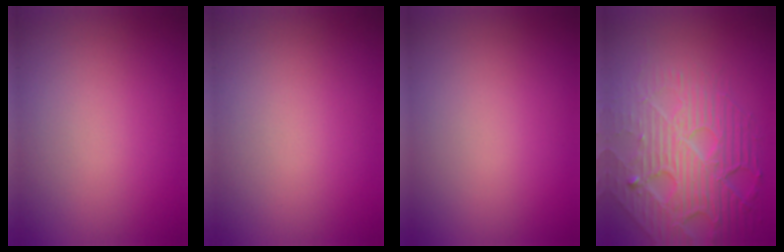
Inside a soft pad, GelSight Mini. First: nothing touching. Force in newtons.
{"total": 0.0}
{"total": 0.0}
{"total": 8.2, "press": 5.6, "slide": 6.0}